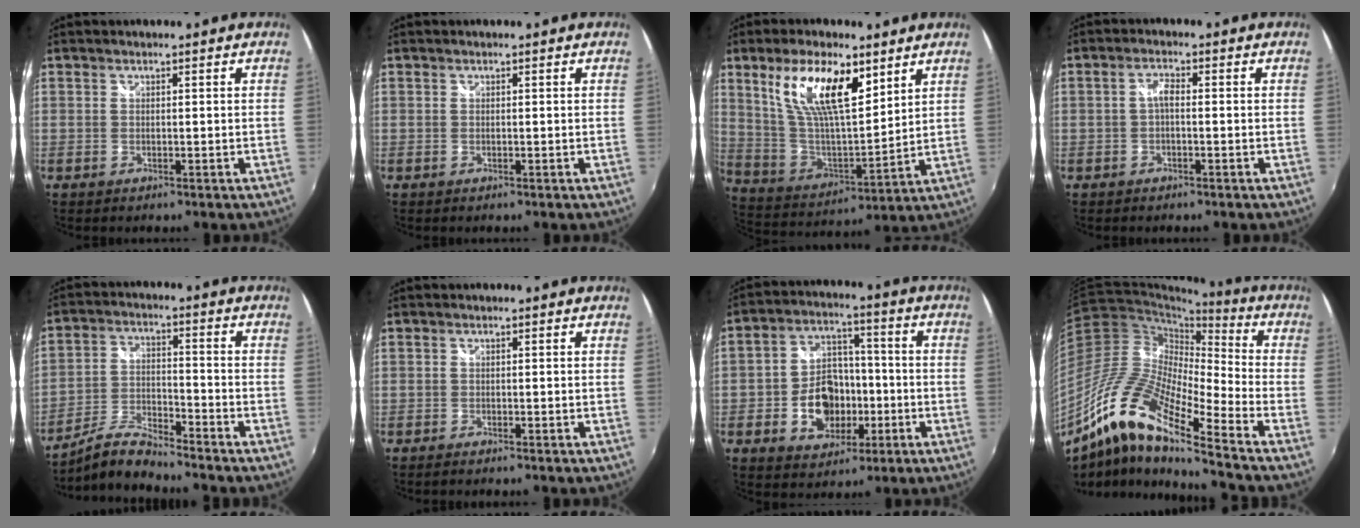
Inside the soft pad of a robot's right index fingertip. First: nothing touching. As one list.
[{"total": 0.0}, {"total": 16.9, "force": [8.9, 6.3, 12.9], "torque": [-0.243, 0.006, 0.176]}, {"total": 2.1, "force": [-0.5, 0.8, 1.9], "torque": [-0.039, 0.007, -0.011]}, {"total": 7.6, "force": [-7.3, 0.2, 2.2], "torque": [-0.052, 0.013, -0.147]}, {"total": 1.1, "force": [-1.0, 0.1, 0.5], "torque": [-0.012, -0.006, -0.019]}, {"total": 12.1, "force": [-3.7, 9.0, 7.1], "torque": [-0.151, 0.022, -0.051]}, {"total": 16.4, "force": [-10.6, 2.5, 12.3], "torque": [-0.229, -0.001, -0.226]}]